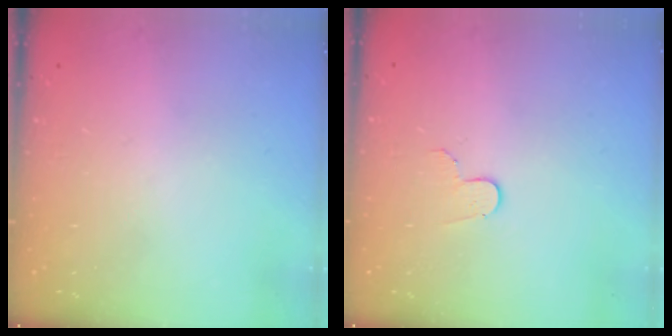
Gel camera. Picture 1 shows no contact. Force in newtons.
{"total": 3.8, "press": 3.8, "slide": 0.3}